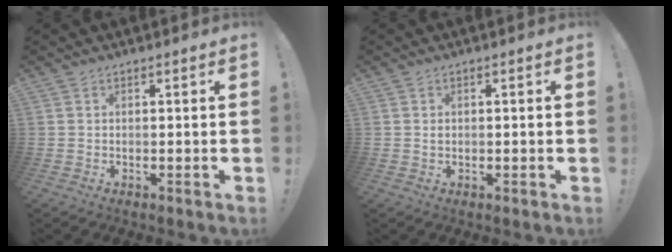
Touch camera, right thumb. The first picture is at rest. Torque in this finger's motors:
{"motor_torque": [-0.08, -0.16, 0.09, -0.04, -0.04]}